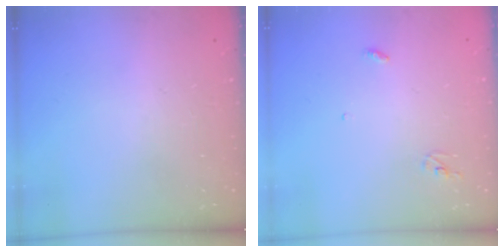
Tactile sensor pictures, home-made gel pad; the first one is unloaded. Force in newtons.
{"total": 3.0, "press": 2.9, "slide": 0.2}